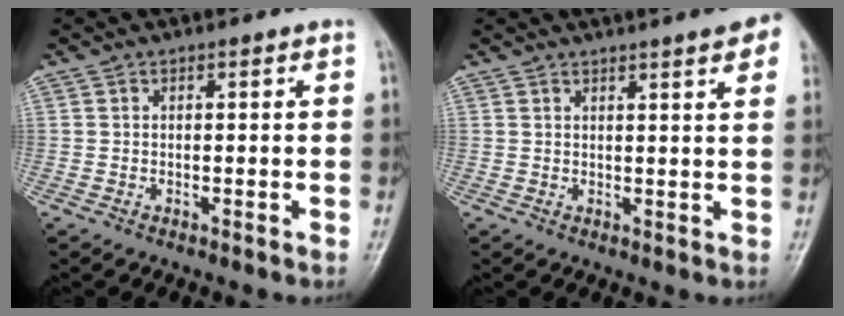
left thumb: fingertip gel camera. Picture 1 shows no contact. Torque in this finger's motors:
{"motor_torque": [1.06, -0.36, 1.43, -1.34, 0.05]}